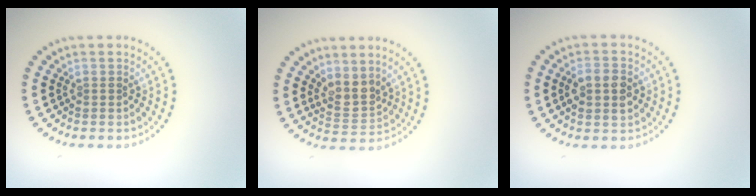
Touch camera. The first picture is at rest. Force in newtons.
{"total": 2.5, "press": 2.0, "slide": 1.6}
{"total": 3.5, "press": 3.5, "slide": 0.1}